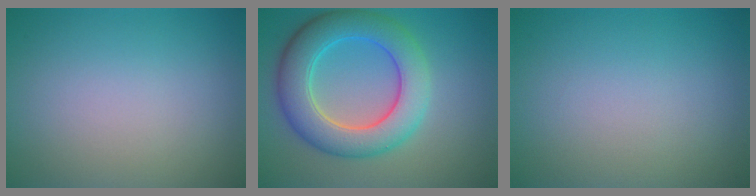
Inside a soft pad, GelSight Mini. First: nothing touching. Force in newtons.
{"total": 7.8, "press": 7.8, "slide": 0.4}
{"total": 0.0}